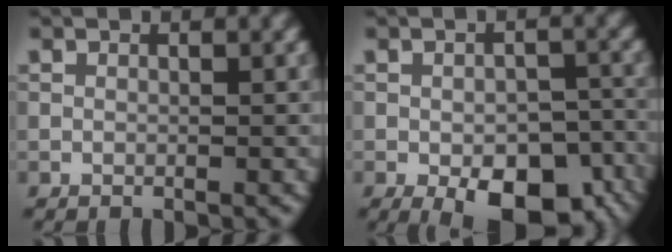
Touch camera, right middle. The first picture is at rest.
{"total": 9.3, "force": [-4.7, 4.4, 6.8], "torque": [-0.091, -0.016, -0.053]}